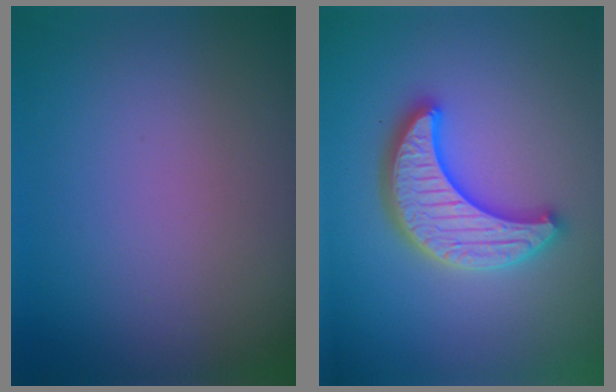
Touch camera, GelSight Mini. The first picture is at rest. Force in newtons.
{"total": 5.3, "press": 5.2, "slide": 0.9}